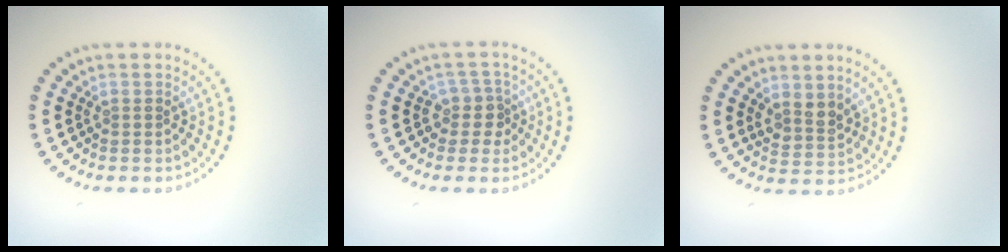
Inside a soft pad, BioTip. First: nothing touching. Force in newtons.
{"total": 2.1, "press": 1.7, "slide": 1.3}
{"total": 2.1, "press": 1.8, "slide": 1.2}